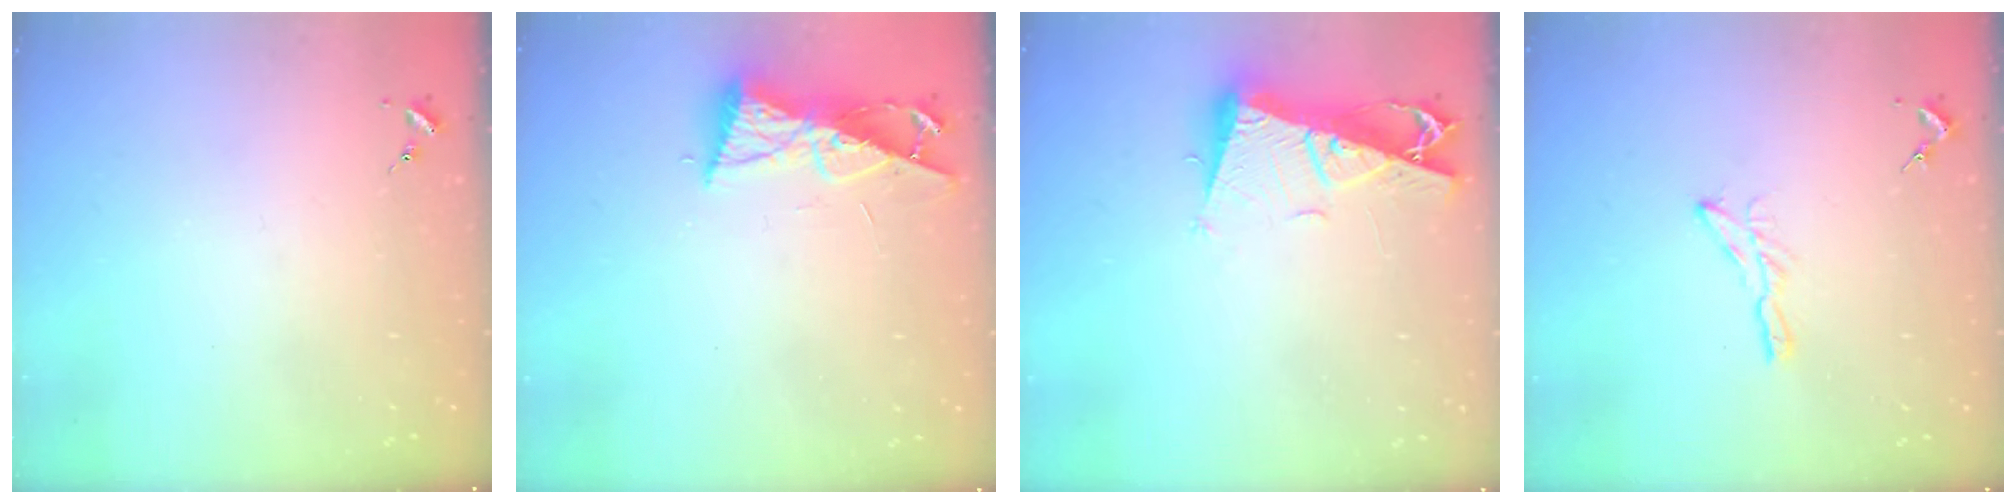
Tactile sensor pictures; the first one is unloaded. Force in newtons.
{"total": 8.7, "press": 8.7, "slide": 0.8}
{"total": 11.2, "press": 11.1, "slide": 1.3}
{"total": 6.1, "press": 6.1, "slide": 0.3}